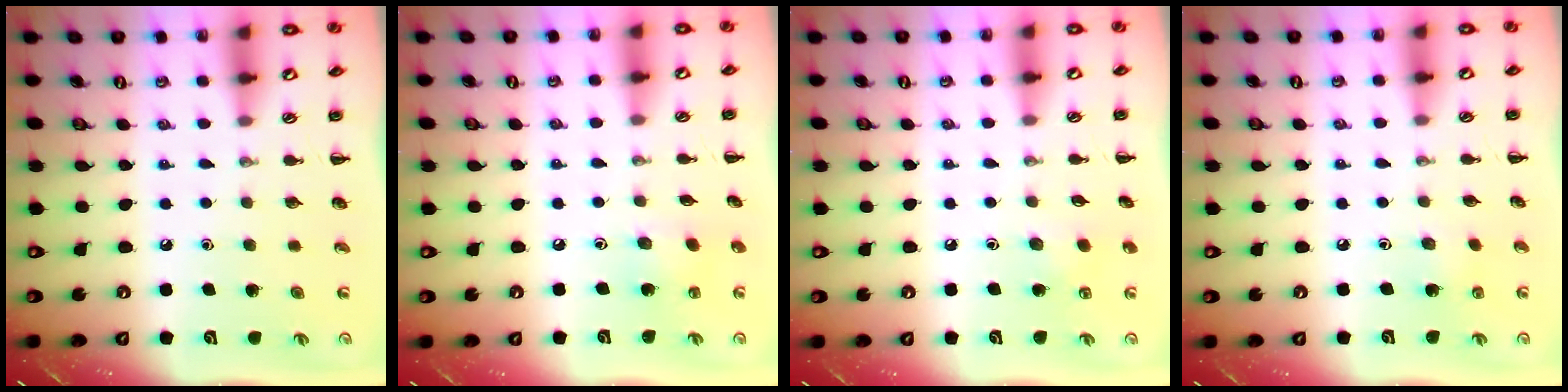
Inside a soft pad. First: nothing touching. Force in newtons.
{"total": 4.0, "press": 3.9, "slide": 0.3}
{"total": 5.8, "press": 5.6, "slide": 1.6}
{"total": 1.6, "press": 1.4, "slide": 0.6}